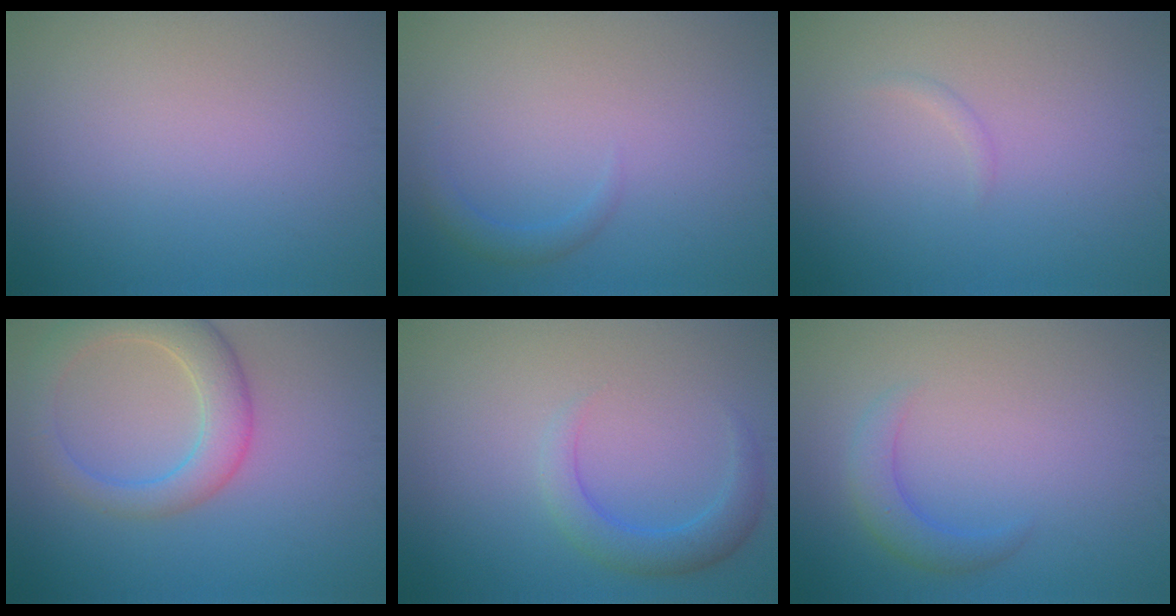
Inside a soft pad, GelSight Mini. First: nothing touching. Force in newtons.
{"total": 1.3, "press": 1.3, "slide": 0.0}
{"total": 0.6, "press": 0.6, "slide": 0.0}
{"total": 4.9, "press": 4.9, "slide": 0.3}
{"total": 2.9, "press": 2.9, "slide": 0.1}
{"total": 2.5, "press": 2.5, "slide": 0.2}